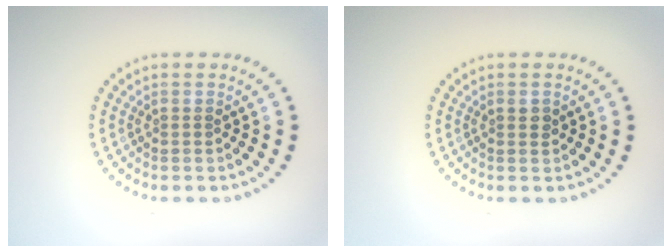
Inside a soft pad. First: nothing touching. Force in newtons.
{"total": 0.8, "press": 0.7, "slide": 0.3}